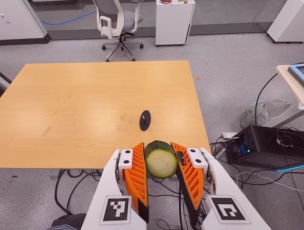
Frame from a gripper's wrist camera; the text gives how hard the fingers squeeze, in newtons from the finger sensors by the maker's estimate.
{"total": 11.9, "left": 12.4, "right": 11.4}